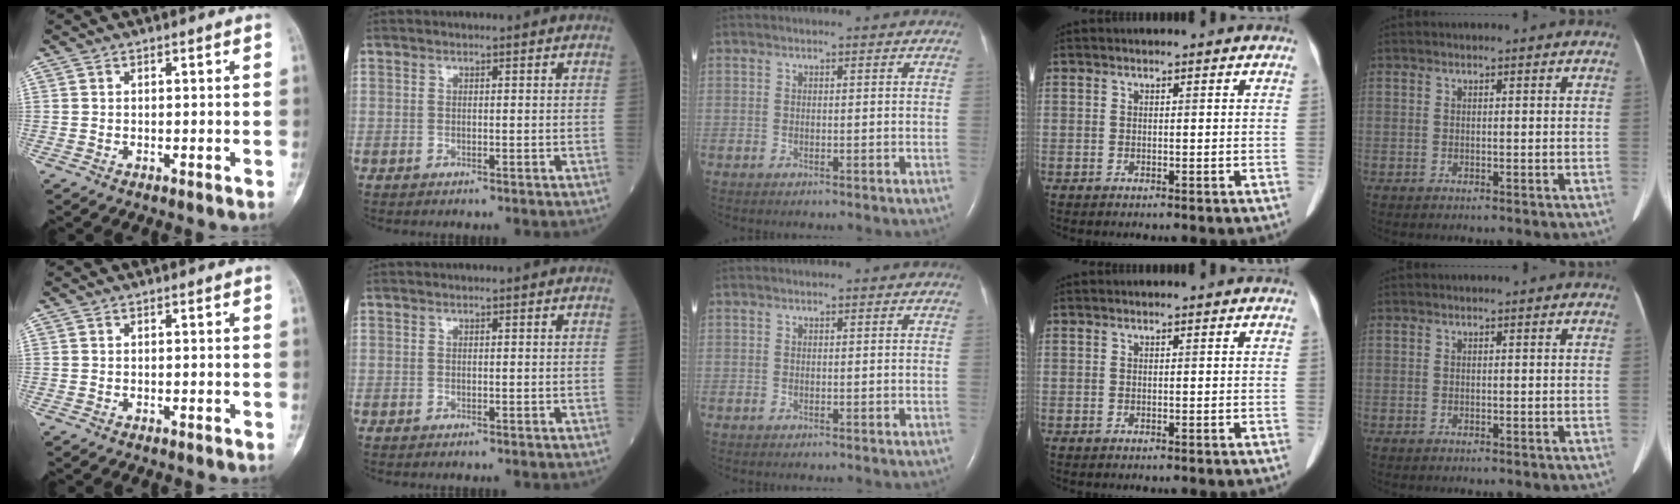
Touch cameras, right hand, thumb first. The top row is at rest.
{}